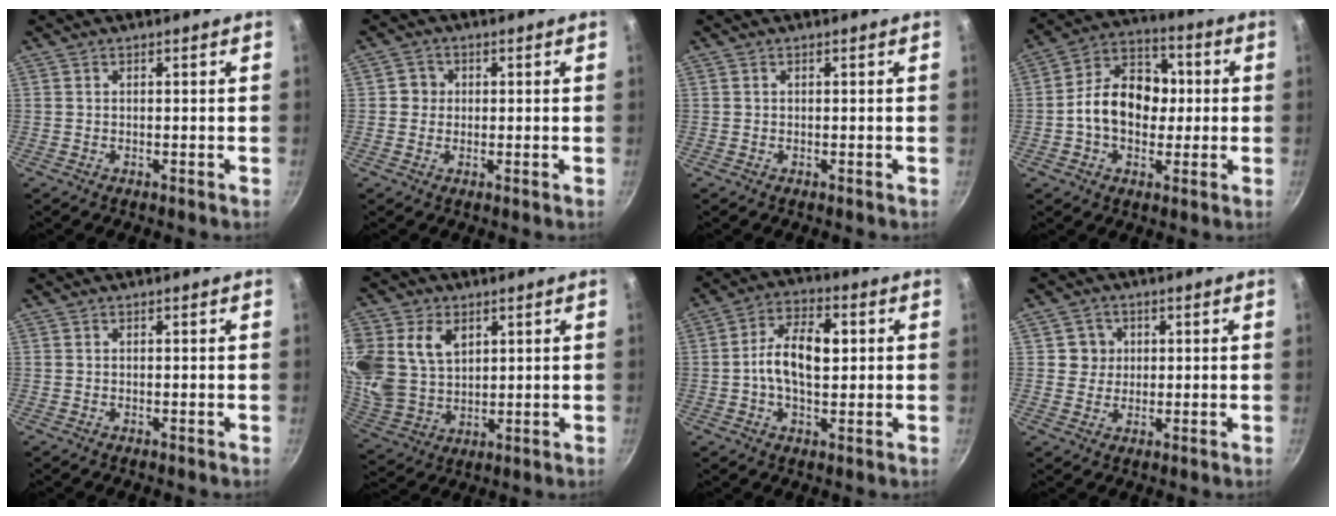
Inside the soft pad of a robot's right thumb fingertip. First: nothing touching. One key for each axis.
{"total": 2.8, "fx": 0.1, "fy": 2.7, "fz": 0.6, "tx": 0.010, "ty": 0.005, "tz": -0.005}
{"total": 0.0}
{"total": 14.0, "fx": -0.3, "fy": 10.4, "fz": 9.4, "tx": -0.110, "ty": 0.031, "tz": -0.024}
{"total": 0.0}
{"total": 18.6, "fx": 5.8, "fy": 13.9, "fz": 11.0, "tx": -0.250, "ty": -0.004, "tz": 0.125}
{"total": 10.8, "fx": 0.8, "fy": 6.1, "fz": 8.8, "tx": -0.138, "ty": 0.017, "tz": 0.001}
{"total": 4.1, "fx": 0.9, "fy": 4.0, "fz": 0.6, "tx": 0.022, "ty": 0.005, "tz": 0.010}